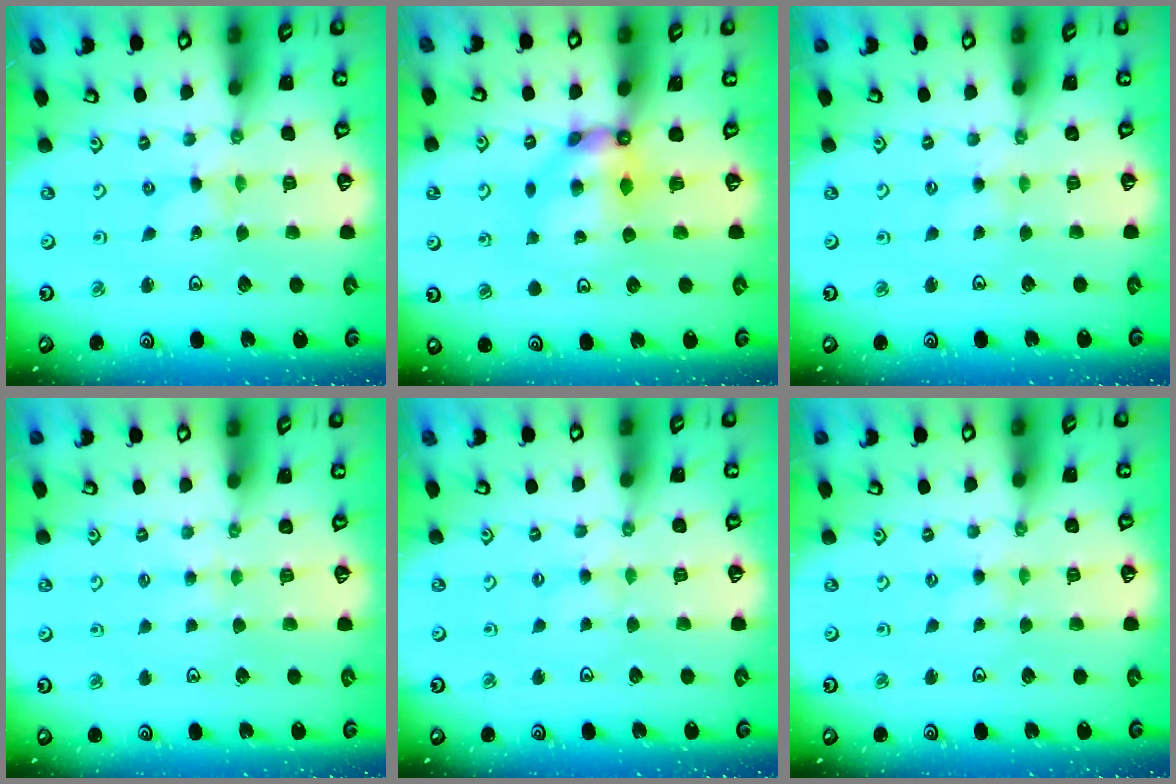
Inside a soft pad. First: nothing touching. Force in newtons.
{"total": 8.0, "press": 7.9, "slide": 0.5}
{"total": 1.2, "press": 1.2, "slide": 0.3}
{"total": 1.9, "press": 1.9, "slide": 0.4}
{"total": 2.1, "press": 2.0, "slide": 0.4}
{"total": 0.9, "press": 0.9, "slide": 0.2}